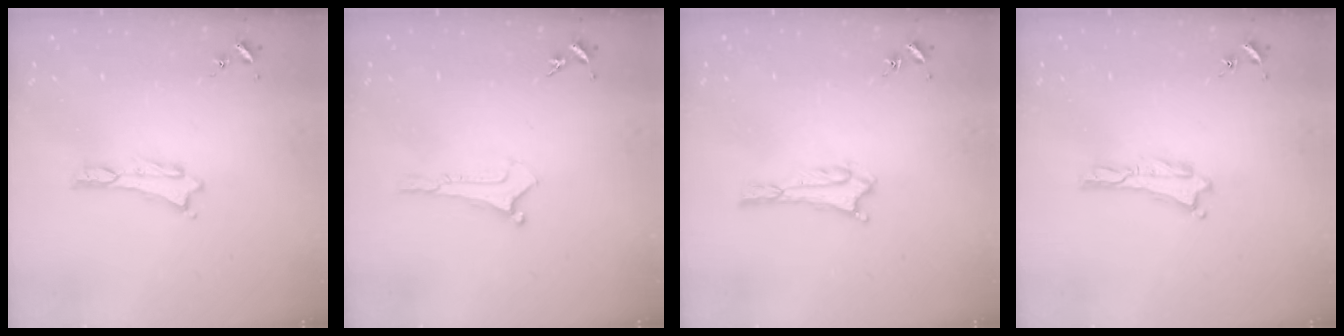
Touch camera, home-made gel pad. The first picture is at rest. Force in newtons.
{"total": 0.0}
{"total": 1.9, "press": 1.9, "slide": 0.2}
{"total": 0.0}